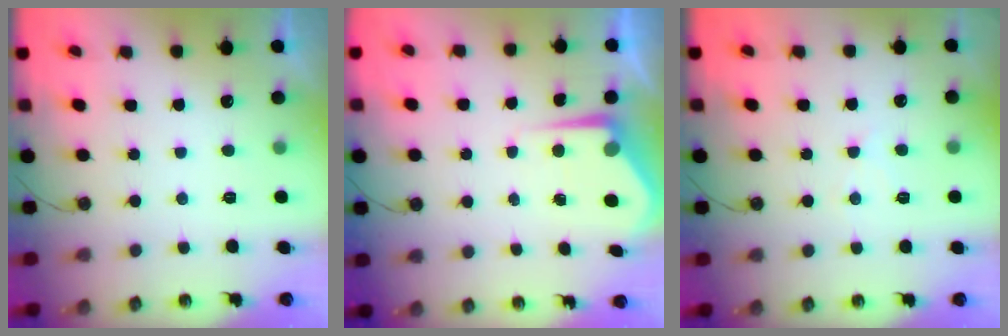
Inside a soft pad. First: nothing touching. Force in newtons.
{"total": 5.4, "press": 5.4, "slide": 0.3}
{"total": 5.8, "press": 5.8, "slide": 1.0}